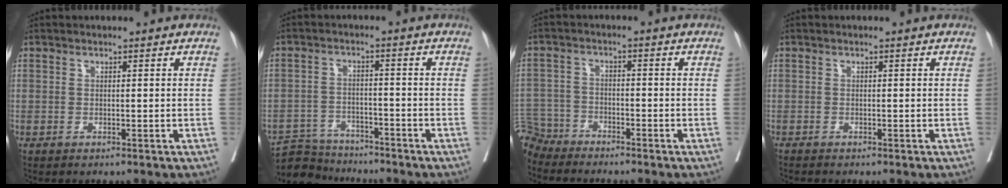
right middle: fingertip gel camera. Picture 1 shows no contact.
{"total": 7.0, "force": [-6.9, 1.3, -0.1], "torque": [0.000, 0.001, -0.121]}
{"total": 6.2, "force": [-5.8, 1.9, -0.9], "torque": [0.018, -0.001, -0.117]}
{"total": 0.8, "force": [-0.7, -0.2, 0.2], "torque": [-0.002, 0.000, -0.016]}